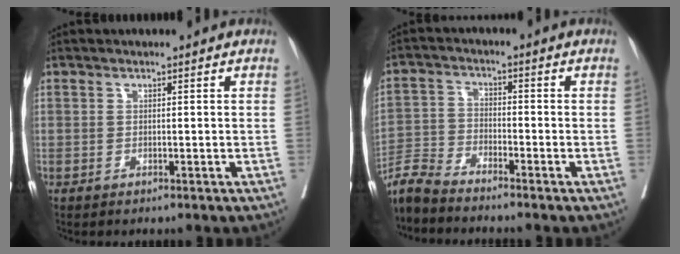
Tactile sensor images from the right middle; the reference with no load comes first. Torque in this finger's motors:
{"motor_torque": [0.03, -0.30, -0.03, 0.01]}